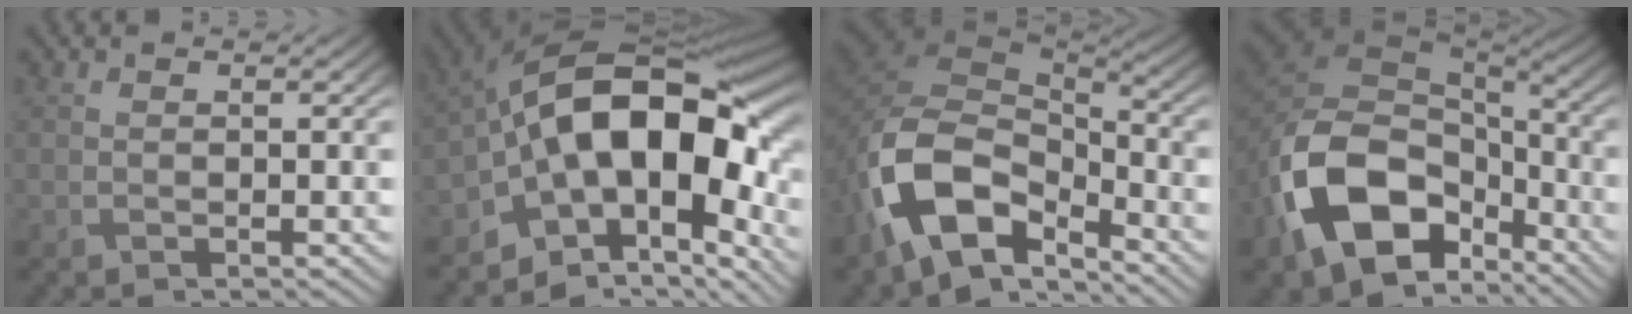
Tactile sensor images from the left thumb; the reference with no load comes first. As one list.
[{"total": 17.1, "force": [-2.7, 10.3, 13.4], "torque": [-0.205, 0.011, -0.057]}, {"total": 14.4, "force": [-6.9, 8.5, 9.3], "torque": [-0.217, -0.030, -0.127]}, {"total": 17.2, "force": [-6.2, 11.7, 11.0], "torque": [-0.273, -0.049, -0.097]}]